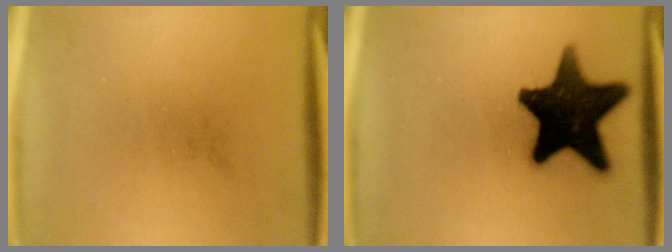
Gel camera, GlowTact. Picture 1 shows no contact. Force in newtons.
{"total": 17.9}